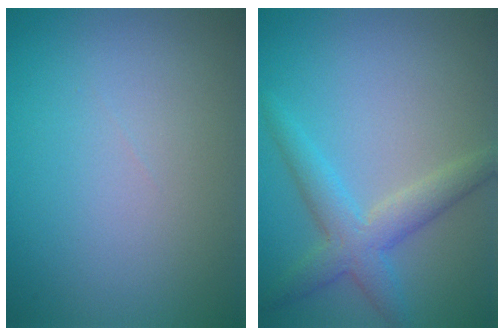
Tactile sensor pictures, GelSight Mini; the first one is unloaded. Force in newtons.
{"total": 3.8, "press": 3.8, "slide": 0.2}